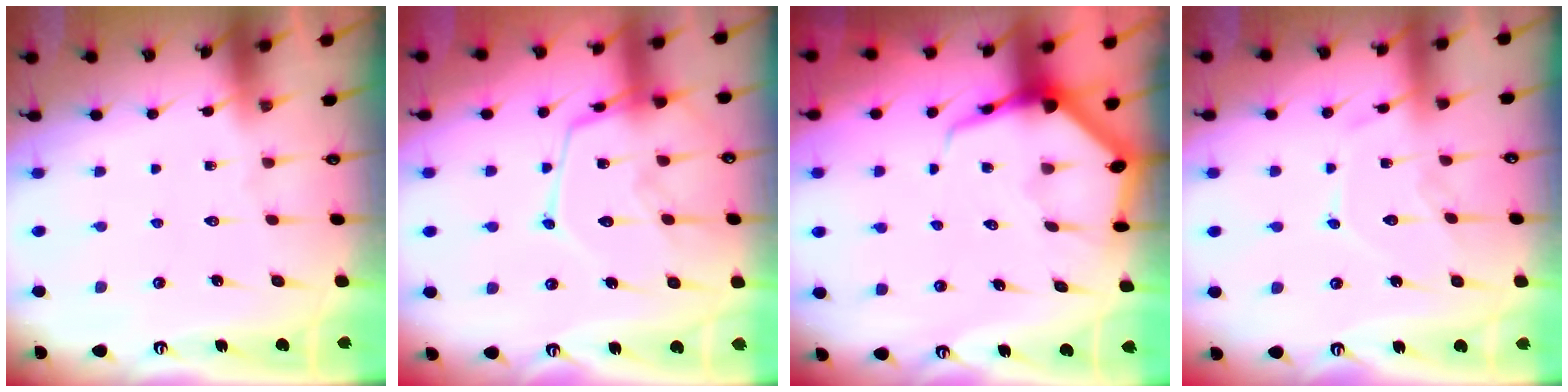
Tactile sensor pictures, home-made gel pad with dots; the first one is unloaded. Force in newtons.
{"total": 14.2, "press": 14.1, "slide": 1.4}
{"total": 7.6, "press": 7.6, "slide": 0.9}
{"total": 8.9, "press": 8.9, "slide": 0.4}